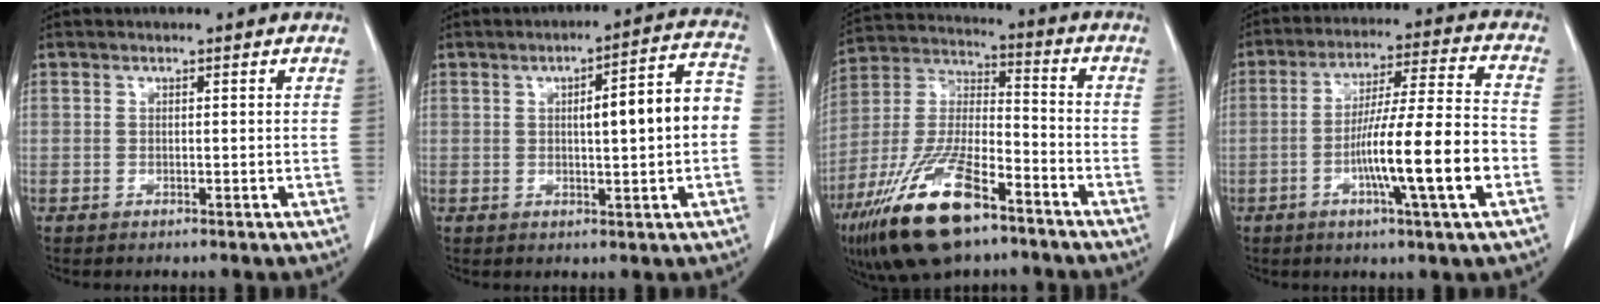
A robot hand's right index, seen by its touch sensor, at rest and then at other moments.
{"total": 9.6, "force": [0.1, 1.3, 9.5], "torque": [-0.128, 0.031, 0.002]}
{"total": 18.2, "force": [-11.3, 5.8, 13.1], "torque": [-0.288, -0.016, -0.209]}
{"total": 14.5, "force": [-4.3, -0.1, 13.9], "torque": [-0.236, -0.001, -0.073]}